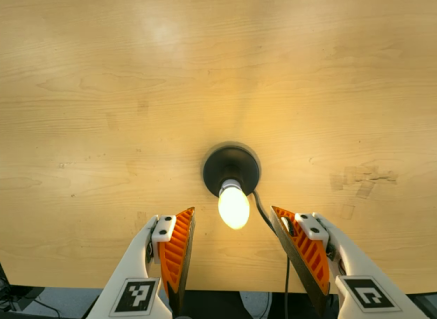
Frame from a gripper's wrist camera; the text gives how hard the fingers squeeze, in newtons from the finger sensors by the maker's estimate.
{"total": 0.0}